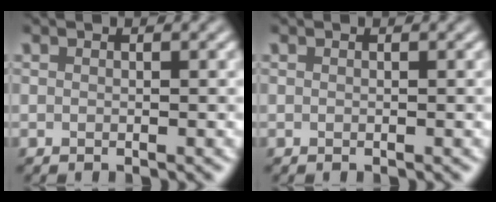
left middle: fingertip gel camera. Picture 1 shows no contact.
{"total": 0.0}